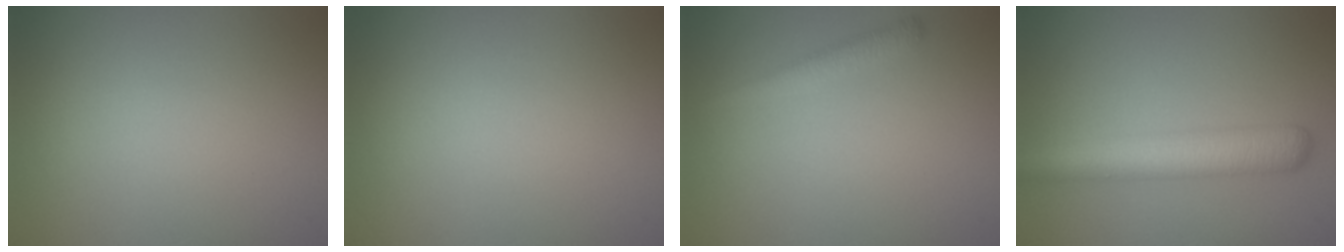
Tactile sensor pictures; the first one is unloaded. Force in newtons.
{"total": 0.0}
{"total": 1.7, "press": 1.7, "slide": 0.1}
{"total": 5.6, "press": 5.6, "slide": 0.1}